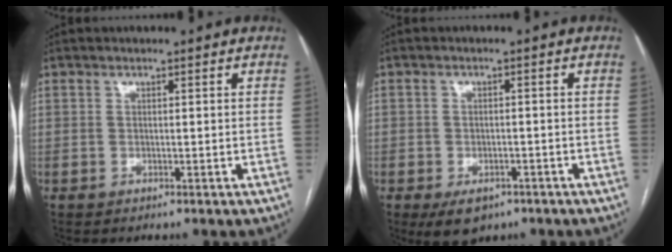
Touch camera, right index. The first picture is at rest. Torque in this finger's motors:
{"motor_torque": [-0.21, -0.17, -0.72, -0.21]}